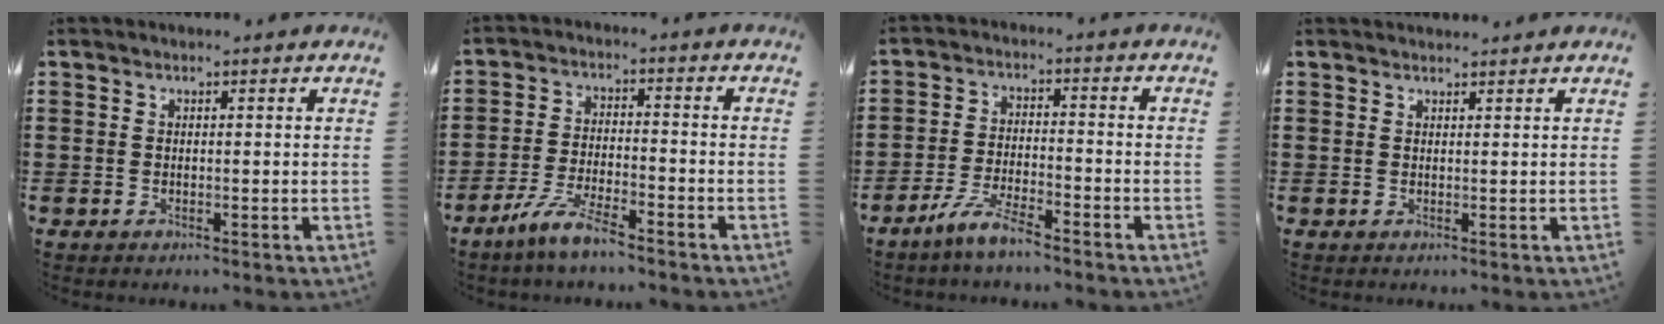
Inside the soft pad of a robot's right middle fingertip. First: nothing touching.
{"total": 5.9, "force": [-4.8, 0.6, 3.4], "torque": [-0.081, -0.010, -0.094]}
{"total": 5.4, "force": [-4.5, 0.4, 2.9], "torque": [-0.068, -0.008, -0.088]}
{"total": 1.2, "force": [1.2, 0.1, 0.1], "torque": [0.003, -0.003, 0.022]}